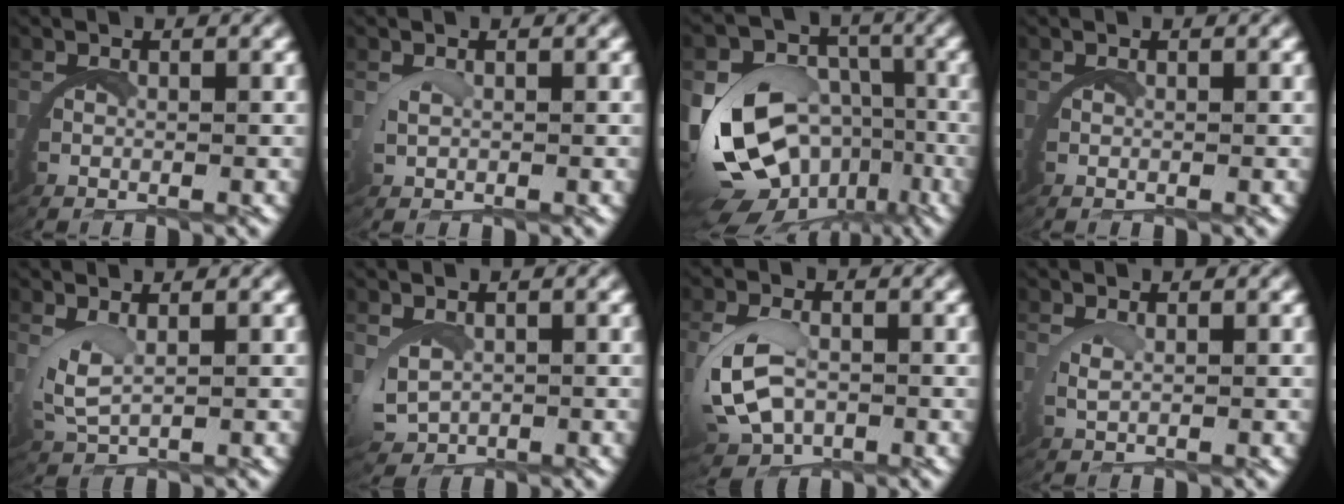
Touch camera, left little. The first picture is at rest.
{"total": 0.9, "force": [0.8, -0.1, 0.3], "torque": [-0.025, -0.006, 0.019]}
{"total": 11.3, "force": [-2.4, 9.0, 6.3], "torque": [-0.155, -0.050, -0.027]}
{"total": 0.0}
{"total": 2.4, "force": [1.5, 0.8, 1.6], "torque": [-0.059, -0.009, 0.037]}
{"total": 2.2, "force": [1.0, 1.5, 1.3], "torque": [-0.059, -0.017, 0.028]}
{"total": 4.7, "force": [0.3, 3.4, 3.2], "torque": [-0.105, -0.017, 0.015]}
{"total": 1.3, "force": [1.2, -0.4, 0.5], "torque": [-0.019, -0.002, 0.024]}